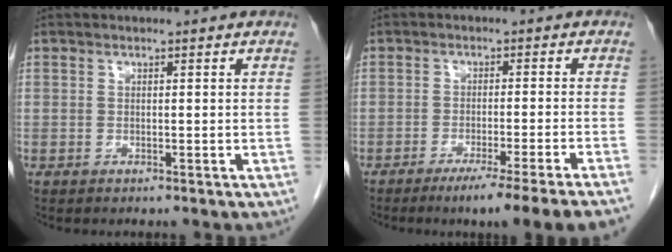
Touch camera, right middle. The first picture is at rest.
{"total": 11.0, "force": [-8.3, -2.1, 6.8], "torque": [-0.069, -0.028, -0.118]}